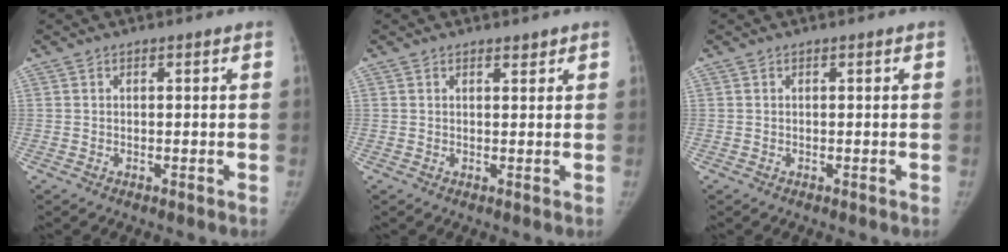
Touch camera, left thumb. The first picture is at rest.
{"total": 1.0, "force": [0.9, 0.4, 0.3], "torque": [0.000, -0.007, 0.011]}
{"total": 0.0}